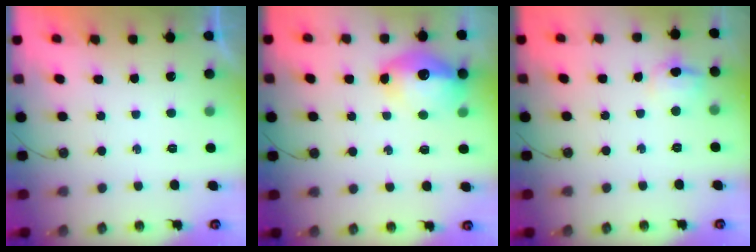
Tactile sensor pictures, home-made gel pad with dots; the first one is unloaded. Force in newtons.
{"total": 13.7, "press": 13.6, "slide": 1.2}
{"total": 7.5, "press": 7.4, "slide": 1.6}